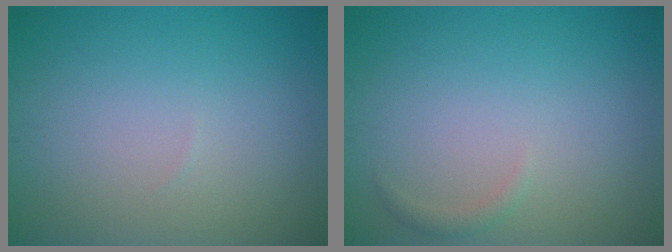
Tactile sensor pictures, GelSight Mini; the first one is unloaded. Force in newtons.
{"total": 0.8, "press": 0.8, "slide": 0.0}